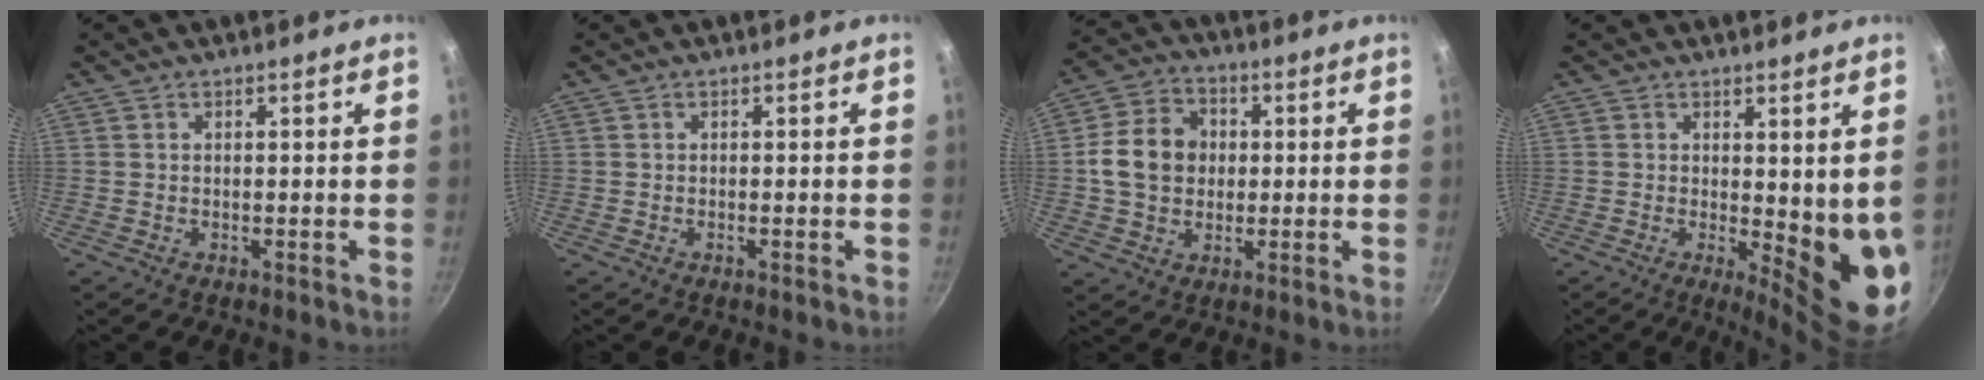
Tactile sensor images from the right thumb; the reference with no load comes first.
{"total": 0.0}
{"total": 12.6, "force": [0.0, 10.1, 7.5], "torque": [-0.107, 0.023, -0.017]}
{"total": 10.1, "force": [0.5, 3.4, 9.5], "torque": [-0.097, -0.027, 0.014]}